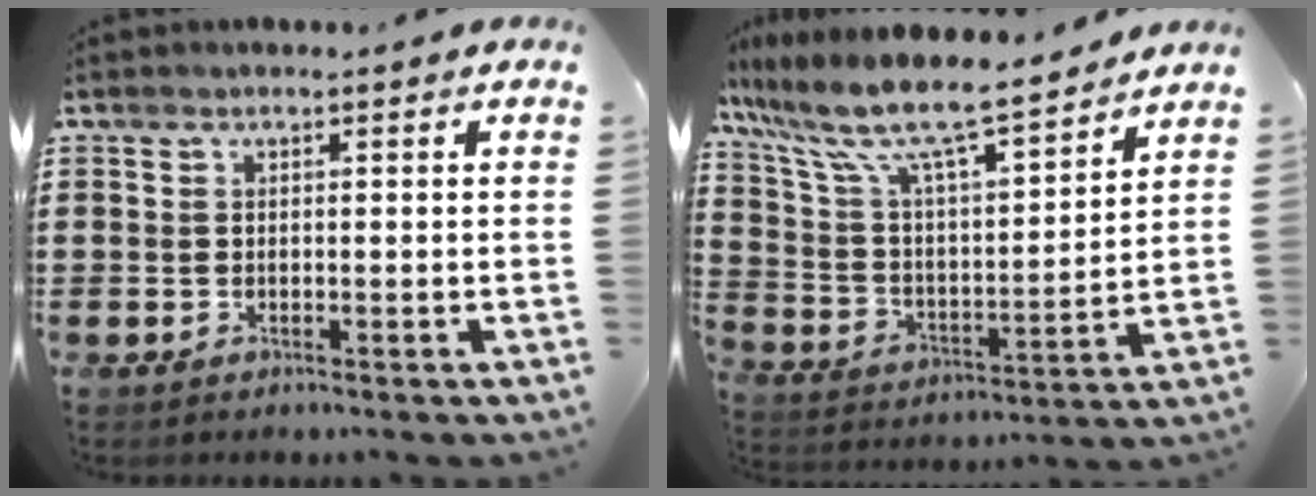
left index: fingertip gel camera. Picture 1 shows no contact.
{"total": 9.6, "force": [8.1, 1.1, 5.0], "torque": [-0.132, -0.056, 0.135]}